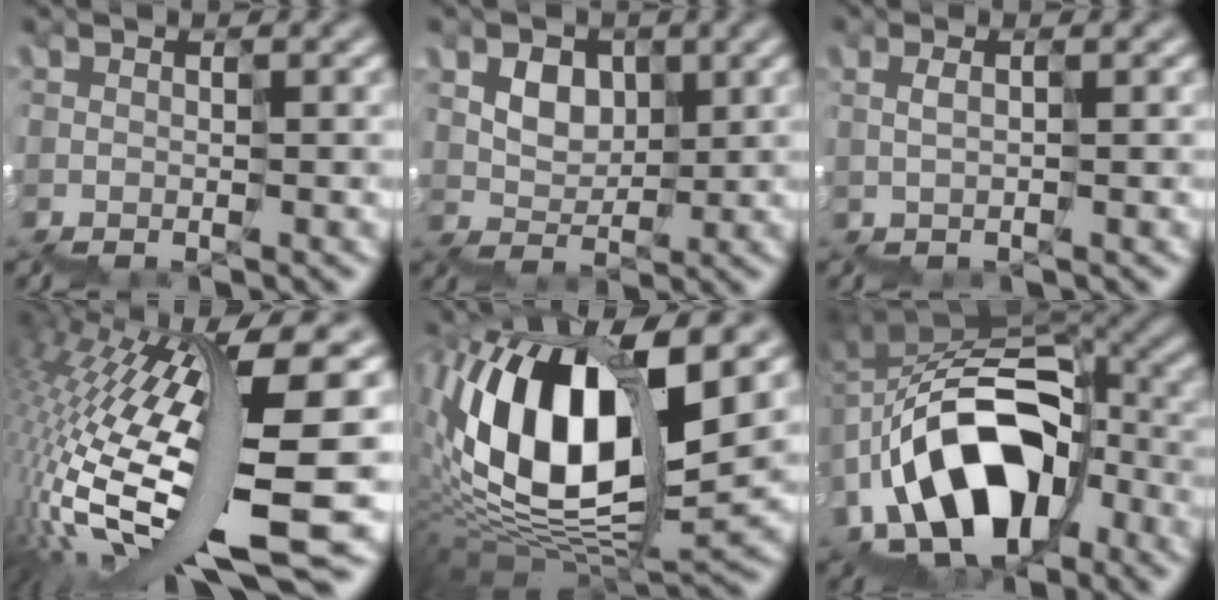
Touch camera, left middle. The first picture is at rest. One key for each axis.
{"total": 2.4, "fx": 1.6, "fy": 1.5, "fz": -1.1, "tx": 0.007, "ty": 0.017, "tz": 0.028}
{"total": 0.7, "fx": 0.4, "fy": -0.3, "fz": -0.5, "tx": 0.002, "ty": 0.012, "tz": 0.006}
{"total": 15.0, "fx": -0.7, "fy": 2.6, "fz": 14.8, "tx": -0.303, "ty": -0.007, "tz": 0.006}
{"total": 13.0, "fx": 2.6, "fy": 6.7, "fz": 10.8, "tx": -0.224, "ty": 0.018, "tz": 0.043}
{"total": 12.2, "fx": -4.9, "fy": 7.8, "fz": 8.0, "tx": -0.130, "ty": 0.016, "tz": -0.092}